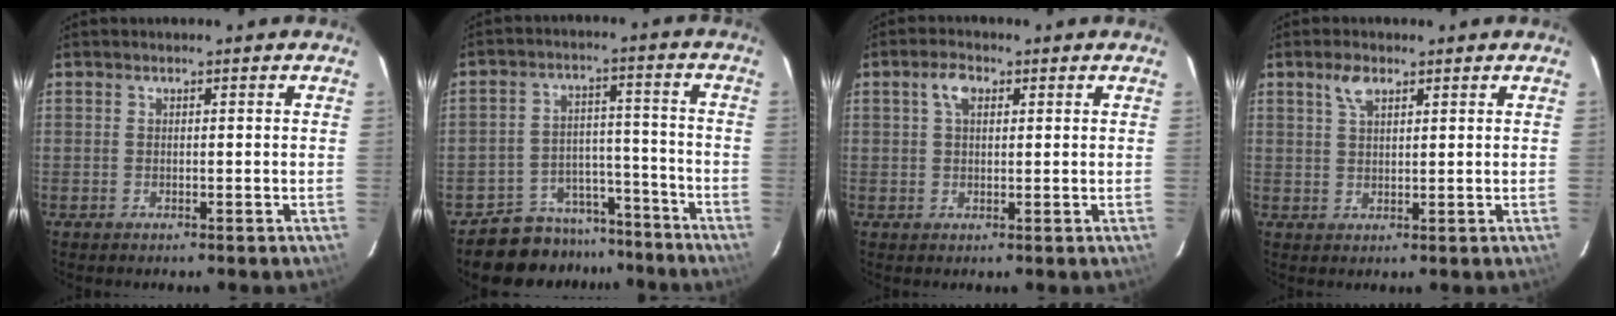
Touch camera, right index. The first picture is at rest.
{"total": 10.9, "force": [-9.3, 5.8, 0.2], "torque": [-0.012, 0.051, -0.129]}
{"total": 3.4, "force": [1.3, 2.0, 2.5], "torque": [-0.048, 0.011, 0.024]}
{"total": 3.3, "force": [2.0, 1.6, 2.2], "torque": [-0.041, 0.007, 0.037]}